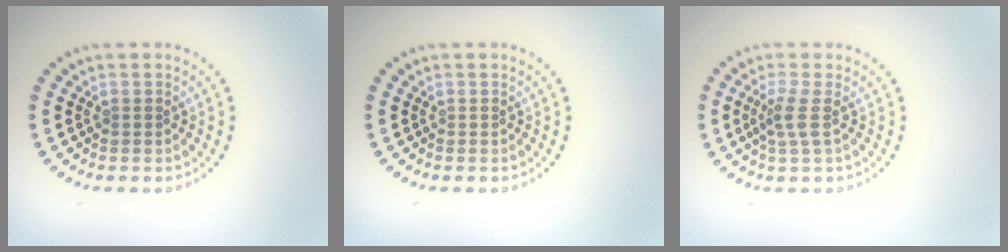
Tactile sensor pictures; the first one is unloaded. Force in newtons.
{"total": 0.0}
{"total": 2.0, "press": 1.5, "slide": 1.4}